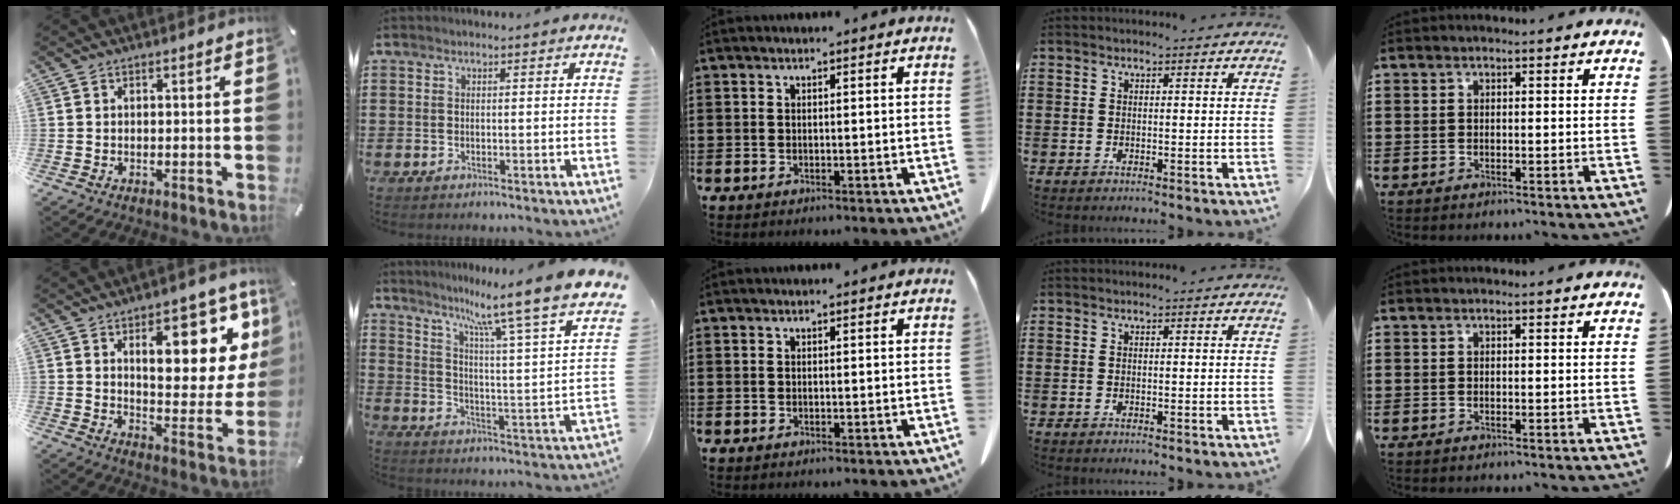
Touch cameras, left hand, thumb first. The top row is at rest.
{"thumb": {"total": 16.7, "force": [8.4, 7.5, 12.3], "torque": [-0.153, -0.047, 0.132]}, "index": {"total": 10.1, "force": [8.1, -1.0, 5.9], "torque": [-0.123, -0.077, 0.116]}}